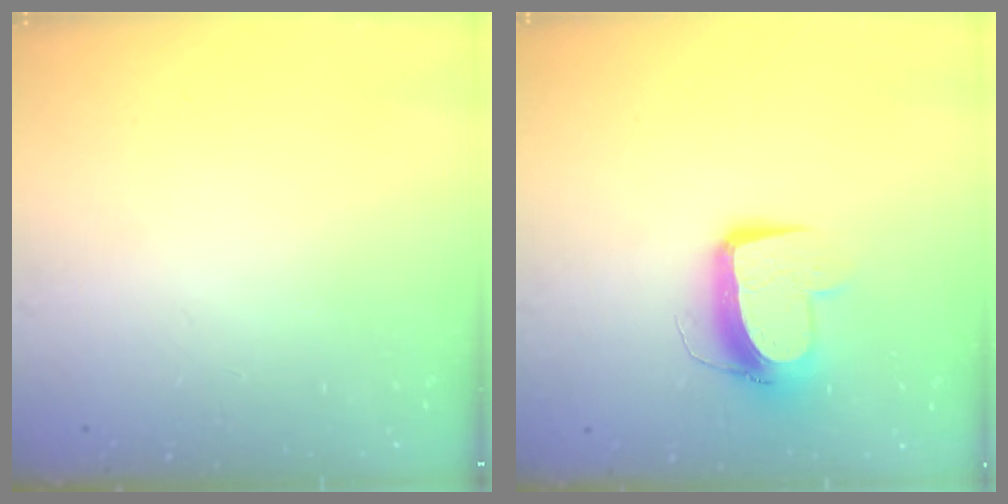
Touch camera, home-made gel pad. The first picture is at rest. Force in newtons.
{"total": 10.6, "press": 10.5, "slide": 1.1}